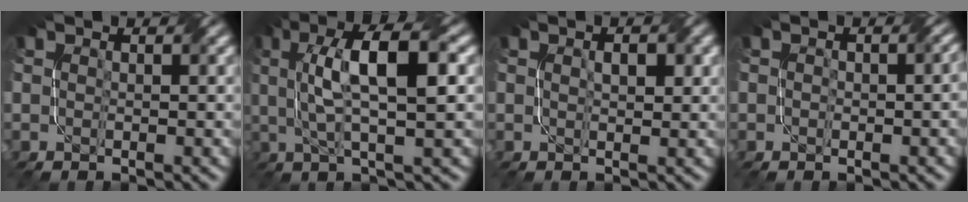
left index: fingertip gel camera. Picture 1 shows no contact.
{"total": 8.1, "force": [1.7, 2.2, 7.6], "torque": [-0.135, 0.013, 0.028]}
{"total": 1.5, "force": [0.3, 0.6, 1.3], "torque": [-0.018, -0.001, 0.005]}
{"total": 1.9, "force": [-0.1, 1.1, 1.6], "torque": [-0.020, 0.002, 0.000]}